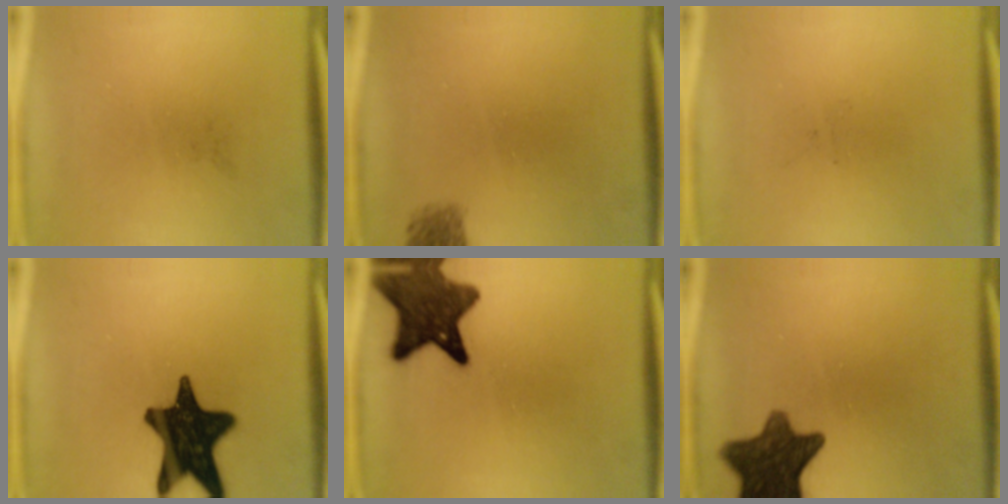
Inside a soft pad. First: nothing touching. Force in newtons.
{"total": 1.8}
{"total": 0.0}
{"total": 17.9}
{"total": 11.5}
{"total": 11.4}